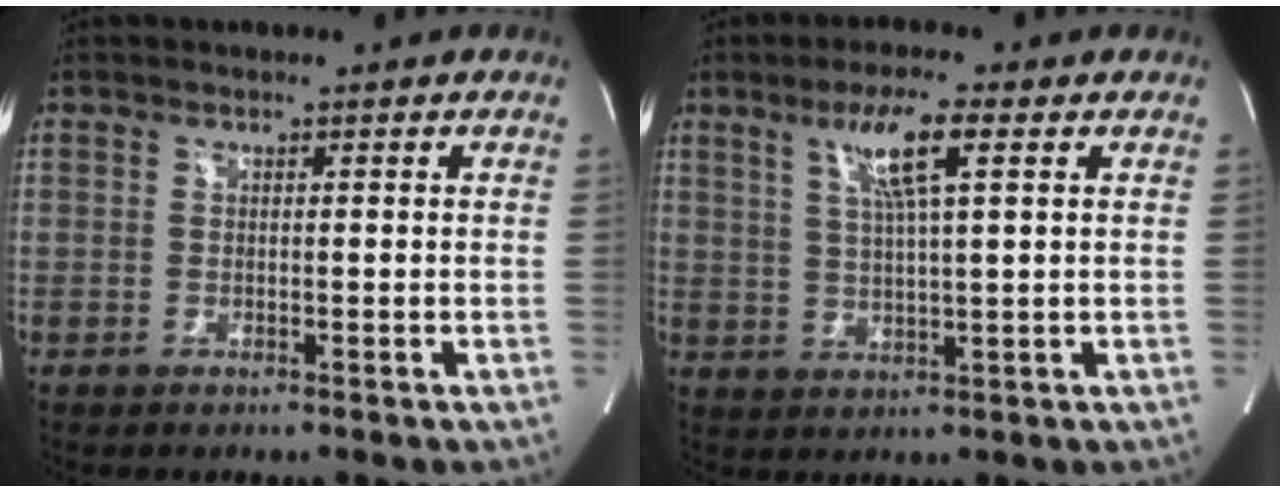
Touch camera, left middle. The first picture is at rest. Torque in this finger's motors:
{"motor_torque": [0.19, -0.16, 0.08, 0.10]}